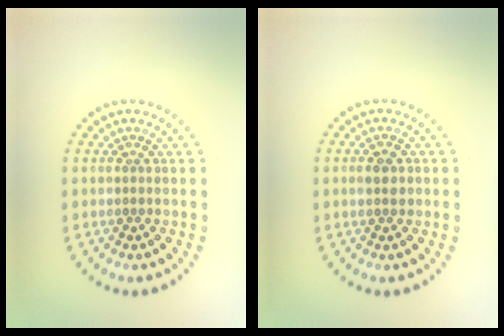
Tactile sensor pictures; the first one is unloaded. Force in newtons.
{"total": 2.2, "press": 2.2, "slide": 0.1}